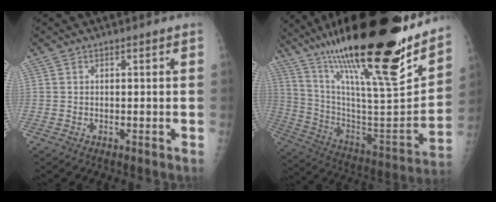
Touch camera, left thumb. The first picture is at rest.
{"total": 35.9, "force": [24.9, 6.8, 25.0], "torque": [-0.395, -0.073, 0.404]}